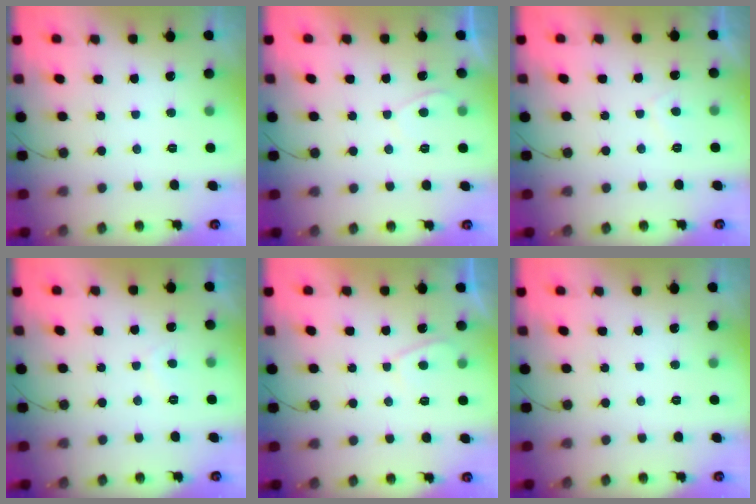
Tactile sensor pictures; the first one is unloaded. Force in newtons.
{"total": 1.1, "press": 1.0, "slide": 0.5}
{"total": 1.7, "press": 1.5, "slide": 0.7}
{"total": 1.1, "press": 0.9, "slide": 0.6}
{"total": 2.5, "press": 2.4, "slide": 0.6}
{"total": 0.0}